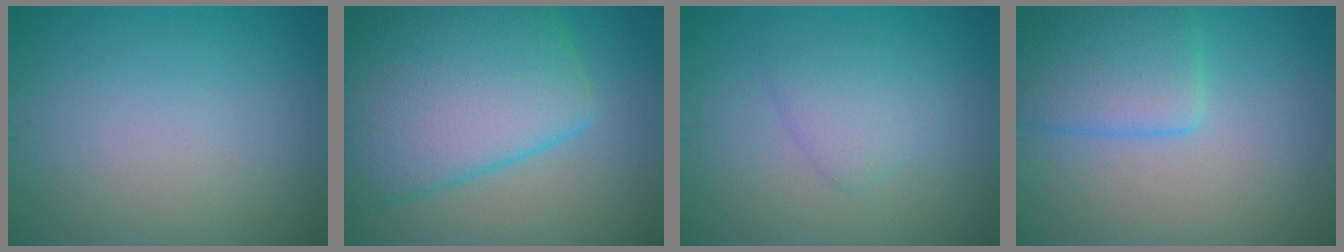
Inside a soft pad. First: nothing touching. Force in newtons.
{"total": 12.0, "press": 12.0, "slide": 0.5}
{"total": 2.6, "press": 2.6, "slide": 0.2}
{"total": 4.4, "press": 4.4, "slide": 0.2}